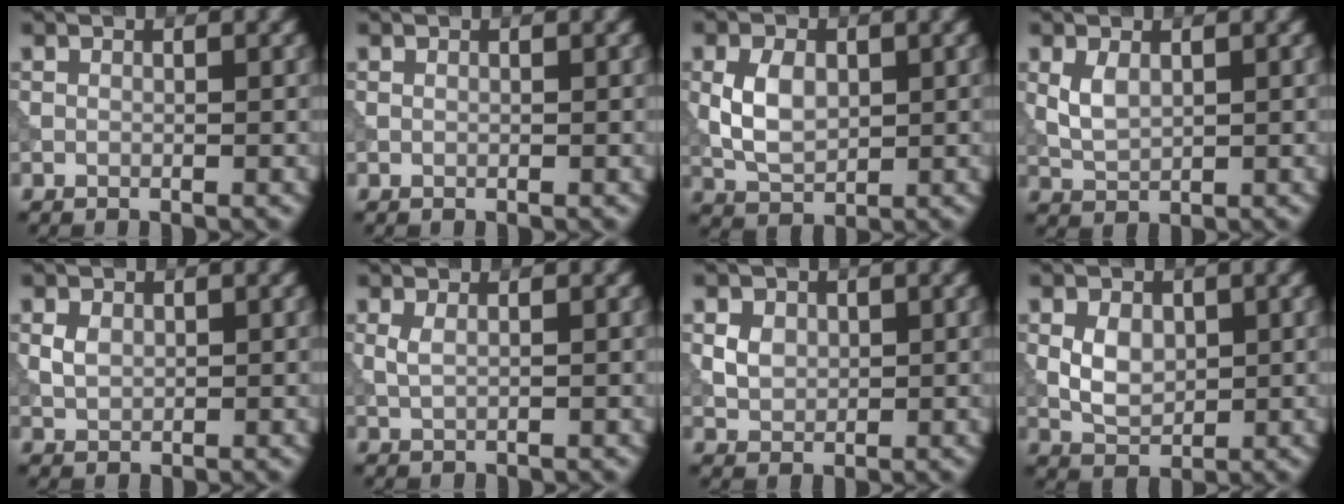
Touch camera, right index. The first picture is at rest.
{"total": 0.0}
{"total": 4.3, "force": [0.3, 2.8, 3.2], "torque": [-0.071, 0.001, 0.008]}
{"total": 2.3, "force": [0.6, 1.3, 1.7], "torque": [-0.043, -0.001, 0.018]}
{"total": 1.6, "force": [0.4, 1.2, 1.0], "torque": [-0.019, 0.001, 0.009]}
{"total": 1.1, "force": [0.5, 0.3, 0.9], "torque": [-0.021, 0.000, 0.010]}
{"total": 2.4, "force": [0.6, 1.9, 1.2], "torque": [-0.024, -0.001, 0.009]}
{"total": 3.1, "force": [0.4, 2.2, 2.2], "torque": [-0.045, -0.002, 0.008]}